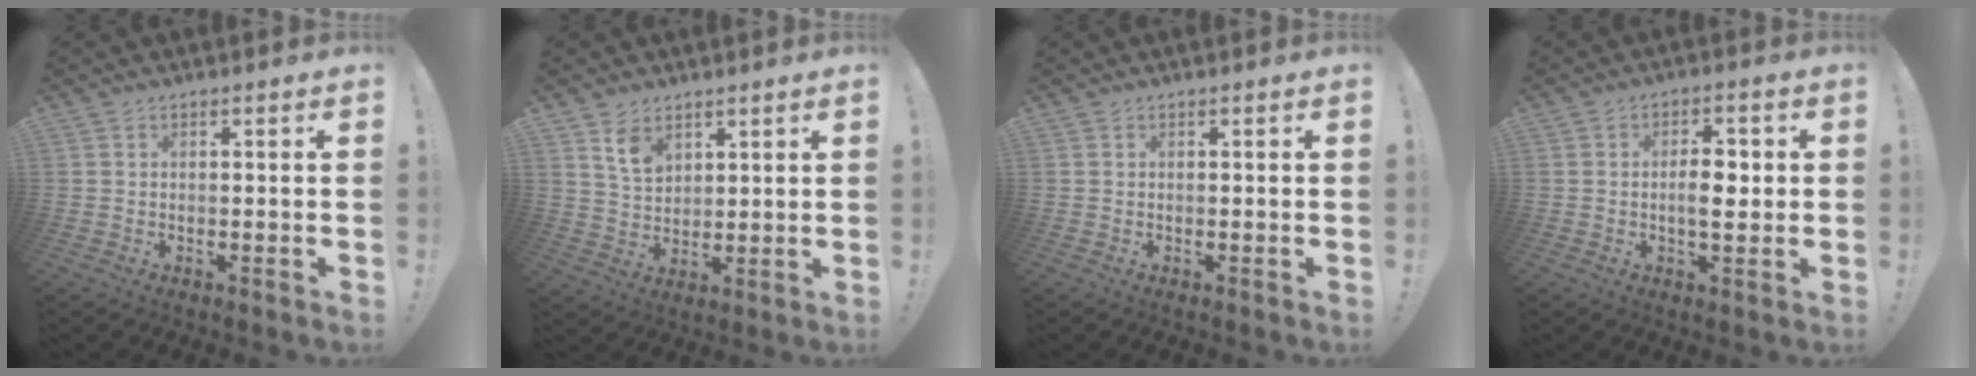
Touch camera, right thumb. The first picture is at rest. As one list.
[{"total": 7.3, "force": [4.8, 4.6, 3.2], "torque": [-0.054, -0.022, 0.091]}, {"total": 0.0}, {"total": 6.6, "force": [-0.4, 3.2, 5.8], "torque": [-0.086, 0.008, -0.012]}]